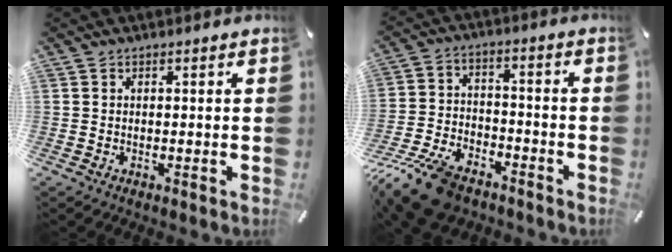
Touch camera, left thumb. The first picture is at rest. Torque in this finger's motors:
{"motor_torque": [0.43, 2.85, 0.91, 1.00, 0.30]}